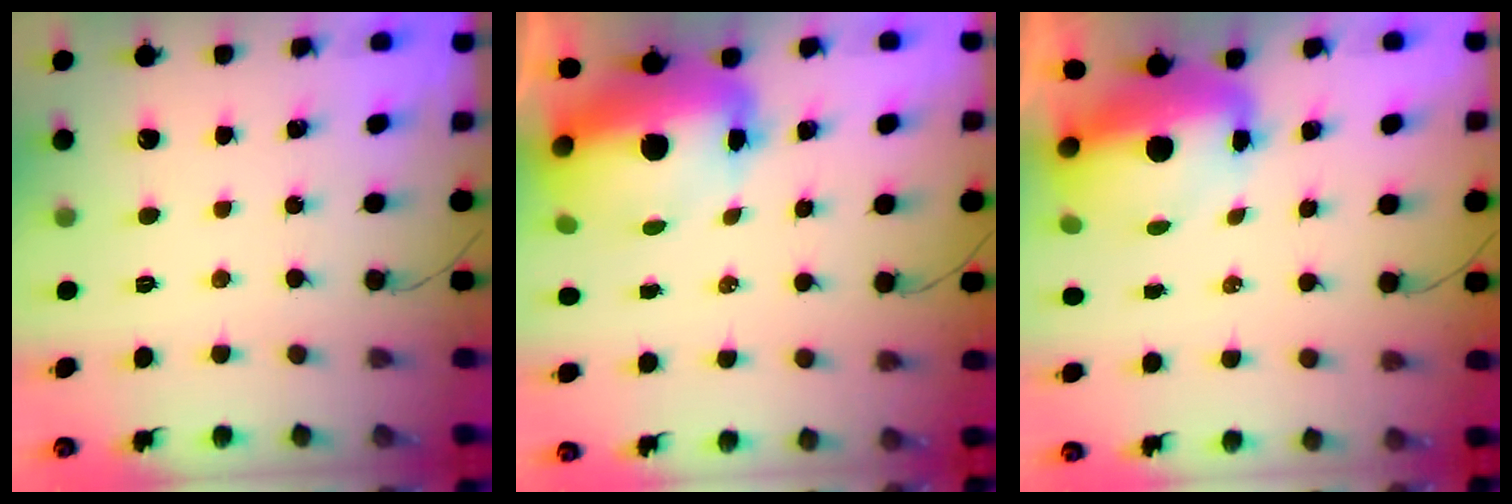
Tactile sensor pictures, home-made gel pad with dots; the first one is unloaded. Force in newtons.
{"total": 15.8, "press": 15.5, "slide": 3.5}
{"total": 10.6, "press": 10.4, "slide": 2.1}